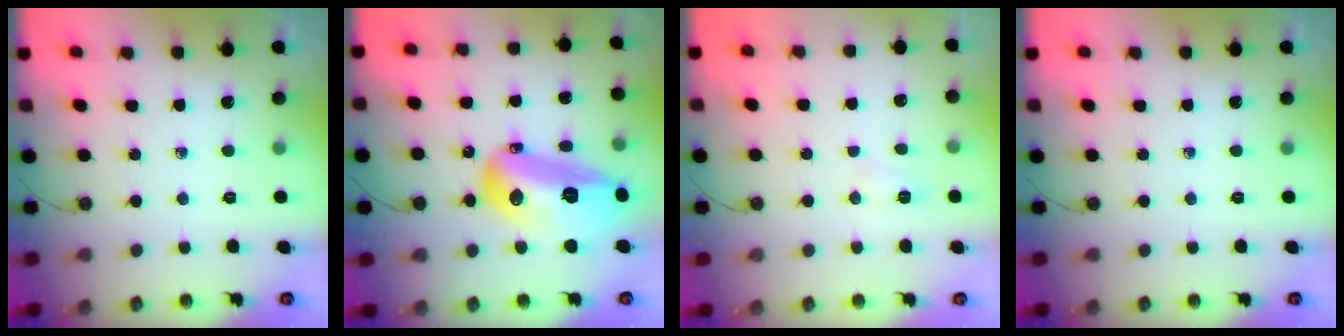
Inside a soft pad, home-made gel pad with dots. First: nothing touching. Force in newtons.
{"total": 20.4, "press": 20.3, "slide": 2.1}
{"total": 6.6, "press": 5.7, "slide": 3.4}
{"total": 0.0}